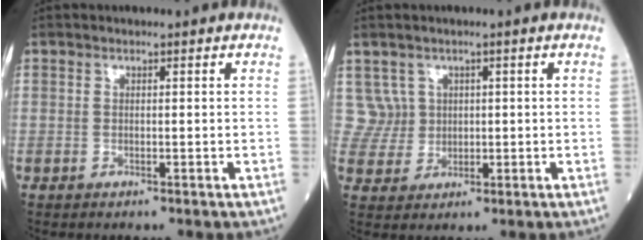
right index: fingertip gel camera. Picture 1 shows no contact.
{"total": 3.9, "force": [1.5, 3.6, -0.3], "torque": [0.014, 0.010, 0.033]}